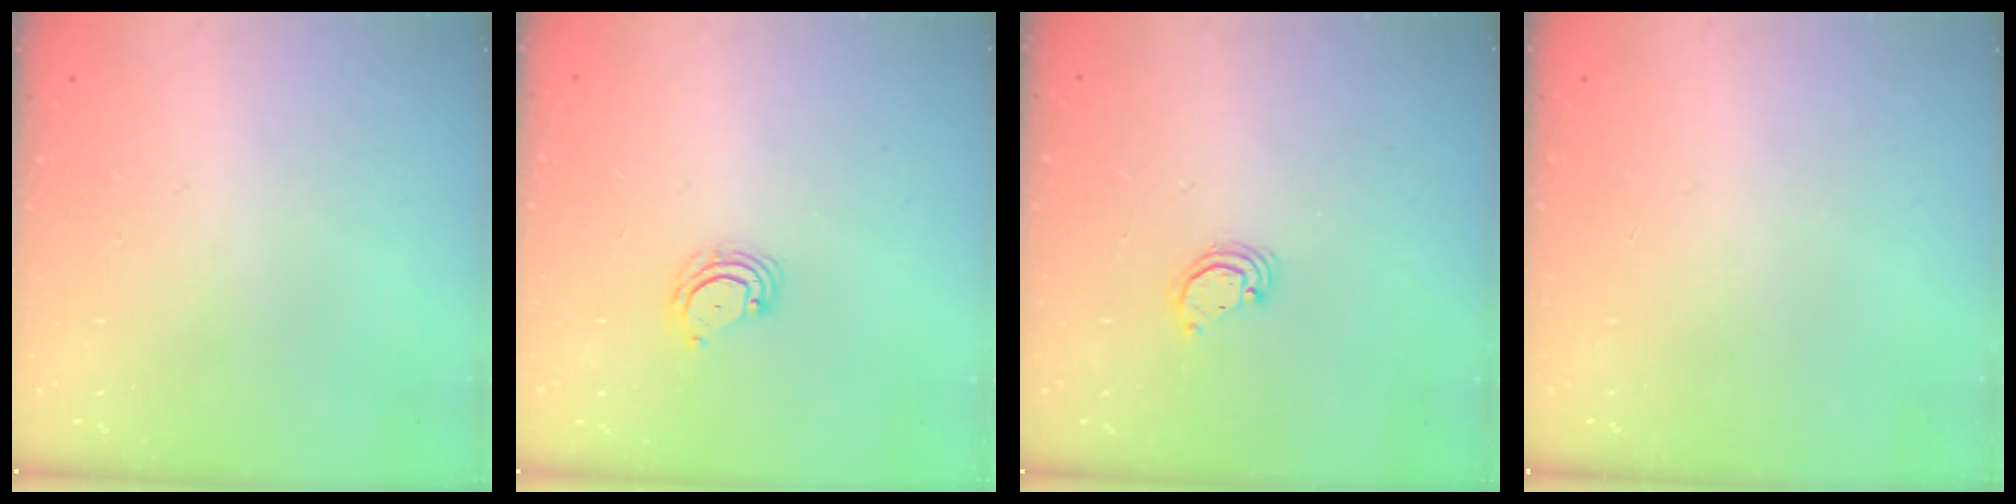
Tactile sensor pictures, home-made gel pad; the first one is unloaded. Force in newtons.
{"total": 5.0, "press": 4.9, "slide": 0.4}
{"total": 2.8, "press": 2.8, "slide": 0.2}
{"total": 0.0}